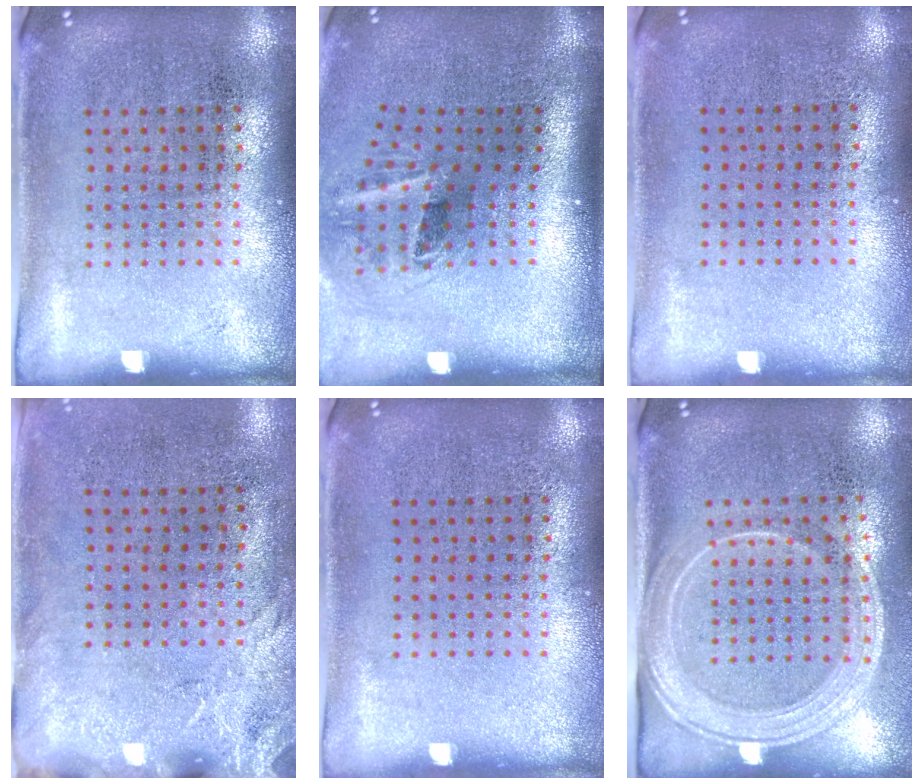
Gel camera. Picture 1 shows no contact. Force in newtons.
{"total": 2.2, "press": 1.3, "slide": 1.7}
{"total": 0.0}
{"total": 2.6, "press": 2.0, "slide": 1.6}
{"total": 0.0}
{"total": 2.1, "press": 1.8, "slide": 1.1}